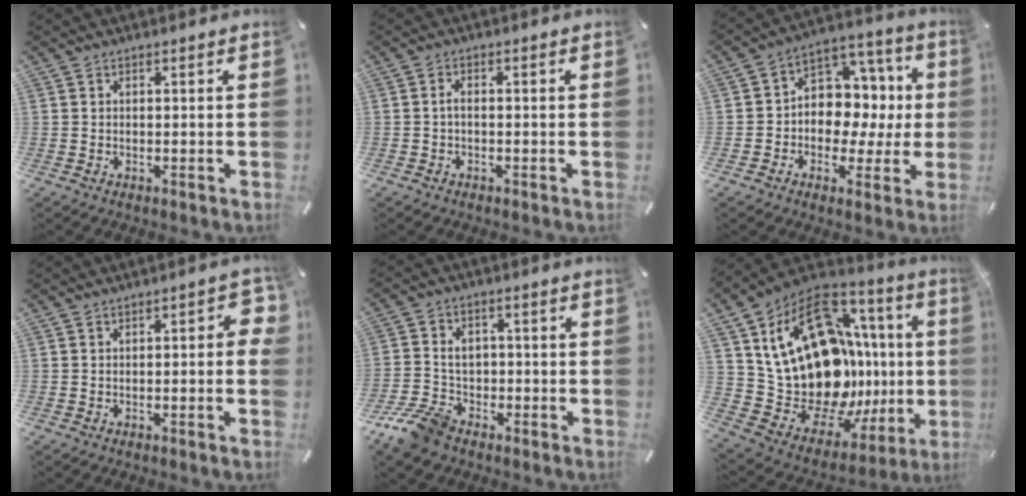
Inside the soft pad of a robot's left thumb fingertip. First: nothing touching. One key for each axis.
{"total": 1.6, "fx": -0.8, "fy": 0.6, "fz": 1.2, "tx": -0.025, "ty": 0.005, "tz": -0.017}
{"total": 10.7, "fx": -0.4, "fy": 9.5, "fz": 4.8, "tx": -0.060, "ty": -0.013, "tz": 0.002}
{"total": 5.3, "fx": -0.4, "fy": 2.0, "fz": 4.9, "tx": -0.059, "ty": 0.002, "tz": -0.010}
{"total": 10.1, "fx": -4.3, "fy": 7.7, "fz": 5.0, "tx": -0.110, "ty": 0.030, "tz": -0.079}
{"total": 27.8, "fx": 3.4, "fy": 18.4, "fz": 20.5, "tx": -0.295, "ty": -0.086, "tz": 0.121}